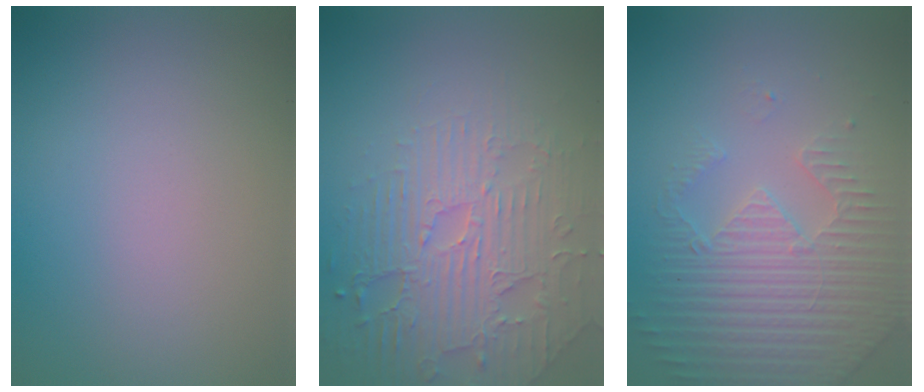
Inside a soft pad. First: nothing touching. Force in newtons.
{"total": 4.4, "press": 4.1, "slide": 1.5}
{"total": 4.8, "press": 3.9, "slide": 2.8}